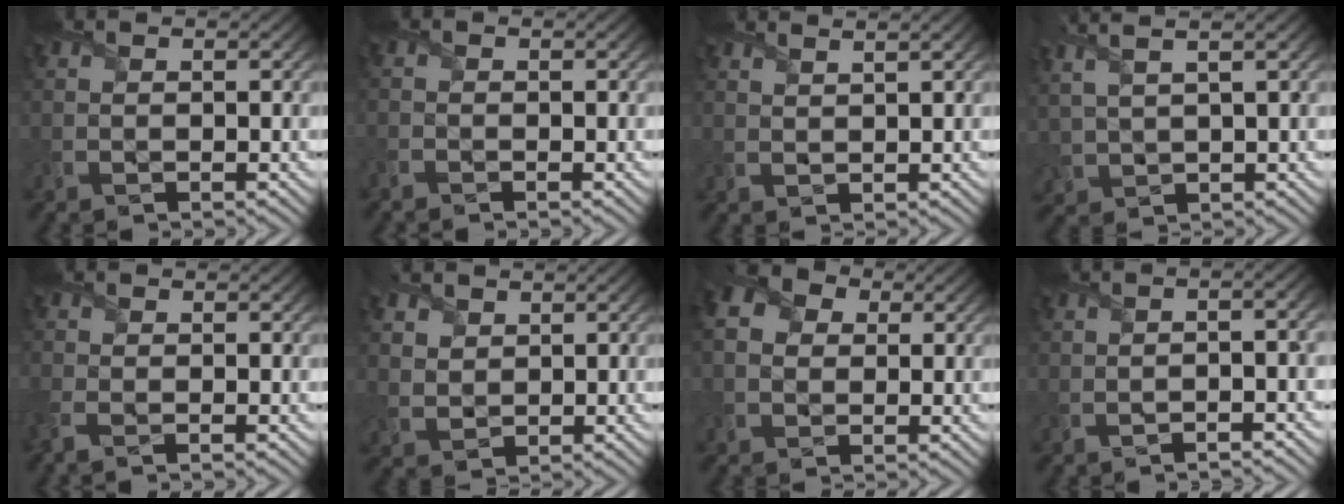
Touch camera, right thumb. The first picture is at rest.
{"total": 1.3, "force": [-1.2, 0.4, 0.4], "torque": [-0.016, -0.004, -0.028]}
{"total": 1.5, "force": [1.4, -0.4, 0.5], "torque": [-0.013, 0.000, 0.030]}
{"total": 5.2, "force": [3.2, 0.9, 4.0], "torque": [-0.104, 0.021, 0.065]}
{"total": 2.4, "force": [-1.1, 1.1, 1.8], "torque": [-0.055, -0.003, -0.030]}
{"total": 3.0, "force": [1.8, 2.1, 1.0], "torque": [-0.044, -0.002, 0.034]}
{"total": 5.9, "force": [1.6, 4.6, 3.3], "torque": [-0.101, 0.005, 0.027]}
{"total": 4.2, "force": [-0.9, 0.7, 4.0], "torque": [-0.047, 0.005, -0.022]}